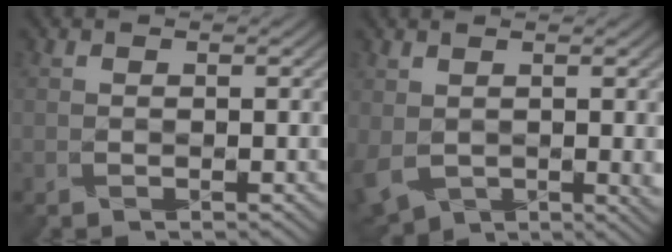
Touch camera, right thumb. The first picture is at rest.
{"total": 5.9, "force": [-0.1, 4.1, 4.3], "torque": [-0.111, -0.031, 0.023]}